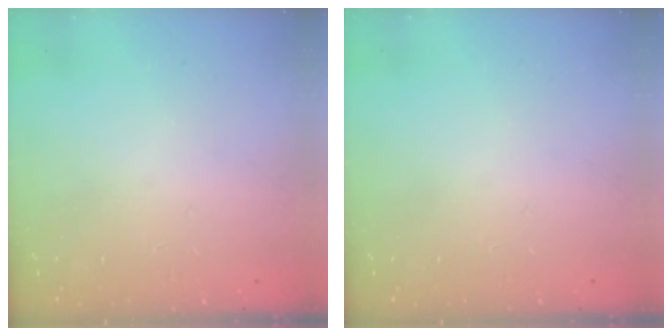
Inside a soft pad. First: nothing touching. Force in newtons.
{"total": 0.0}